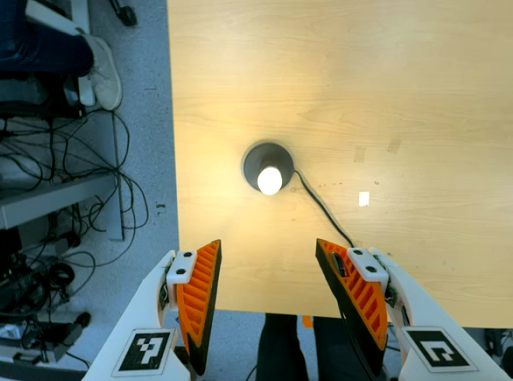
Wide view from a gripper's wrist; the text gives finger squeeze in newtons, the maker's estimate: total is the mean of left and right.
{"total": 0.0}